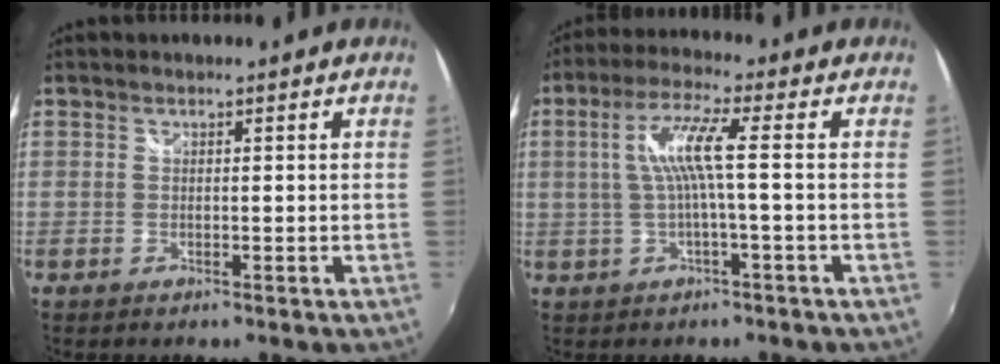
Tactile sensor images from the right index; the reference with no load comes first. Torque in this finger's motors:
{"motor_torque": [0.70, 0.08, 0.57, 0.16]}